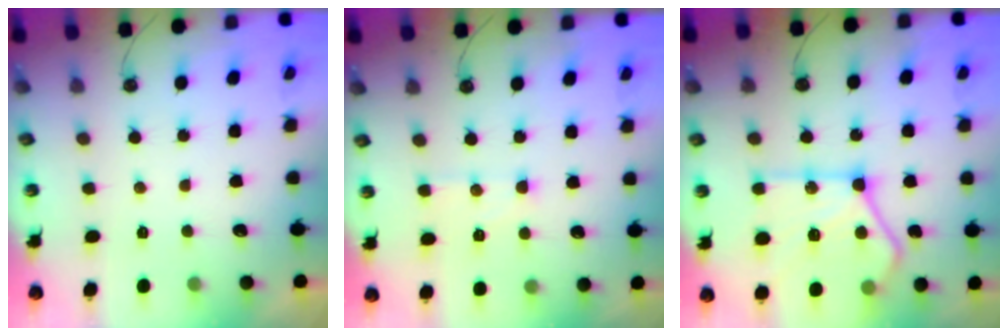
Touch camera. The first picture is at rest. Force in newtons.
{"total": 7.4, "press": 7.4, "slide": 0.5}
{"total": 23.2, "press": 23.1, "slide": 2.2}